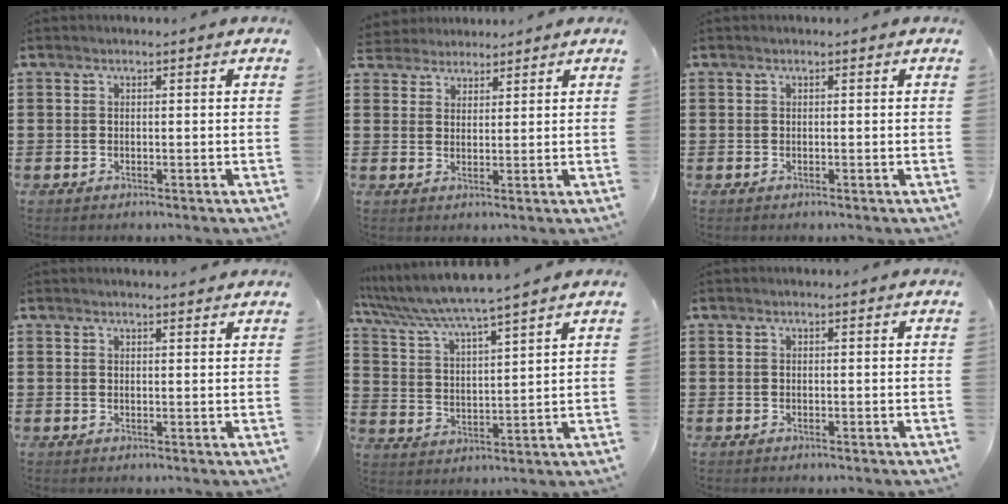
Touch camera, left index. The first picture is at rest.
{"total": 2.7, "force": [2.4, 1.1, -0.5], "torque": [-0.003, 0.002, 0.045]}
{"total": 0.0}
{"total": 1.4, "force": [1.4, 0.0, 0.4], "torque": [-0.010, -0.001, 0.026]}
{"total": 5.5, "force": [5.0, -0.7, 2.3], "torque": [-0.068, -0.037, 0.079]}
{"total": 0.0}